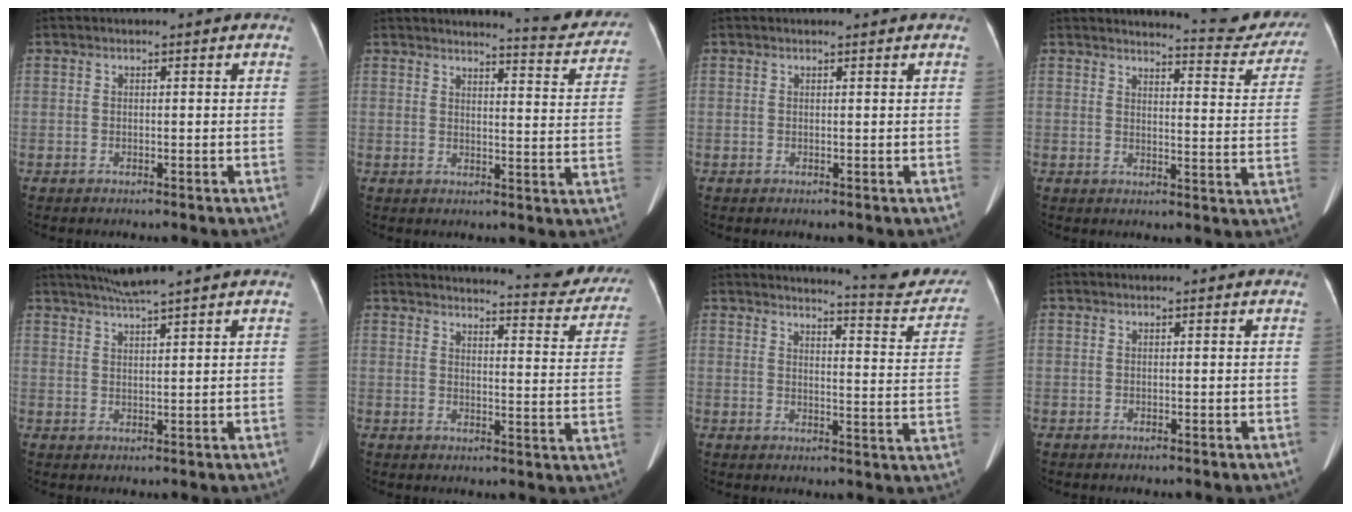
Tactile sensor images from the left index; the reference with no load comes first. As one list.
[{"total": 10.1, "force": [9.9, 0.7, 2.2], "torque": [-0.017, -0.038, 0.102]}, {"total": 0.6, "force": [0.6, -0.1, 0.1], "torque": [-0.006, 0.004, 0.007]}, {"total": 12.3, "force": [12.0, 1.2, 2.3], "torque": [-0.012, -0.060, 0.120]}, {"total": 4.3, "force": [3.6, -1.3, 1.8], "torque": [-0.036, 0.006, 0.071]}, {"total": 18.3, "force": [17.4, 2.6, 5.1], "torque": [-0.042, -0.070, 0.181]}, {"total": 12.4, "force": [12.0, 0.7, 2.8], "torque": [-0.022, -0.059, 0.126]}, {"total": 0.0}]